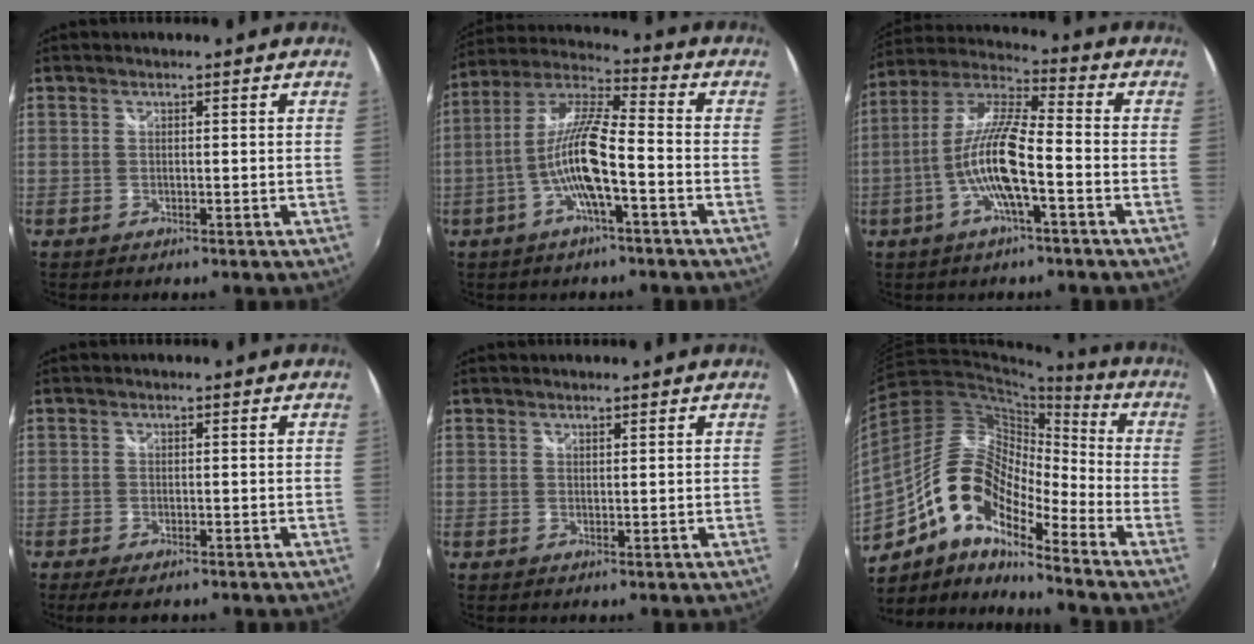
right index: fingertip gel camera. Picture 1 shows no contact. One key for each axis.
{"total": 11.9, "fx": -3.9, "fy": 1.7, "fz": 11.1, "tx": -0.219, "ty": 0.005, "tz": -0.071}
{"total": 12.3, "fx": -4.0, "fy": 1.9, "fz": 11.5, "tx": -0.226, "ty": 0.003, "tz": -0.076}
{"total": 4.1, "fx": -3.0, "fy": 1.4, "fz": 2.5, "tx": -0.054, "ty": -0.018, "tz": -0.050}
{"total": 0.6, "fx": 0.6, "fy": 0.1, "fz": 0.1, "tx": -0.002, "ty": 0.000, "tz": 0.010}
{"total": 16.4, "fx": -8.9, "fy": 6.4, "fz": 12.2, "tx": -0.218, "ty": 0.008, "tz": -0.182}